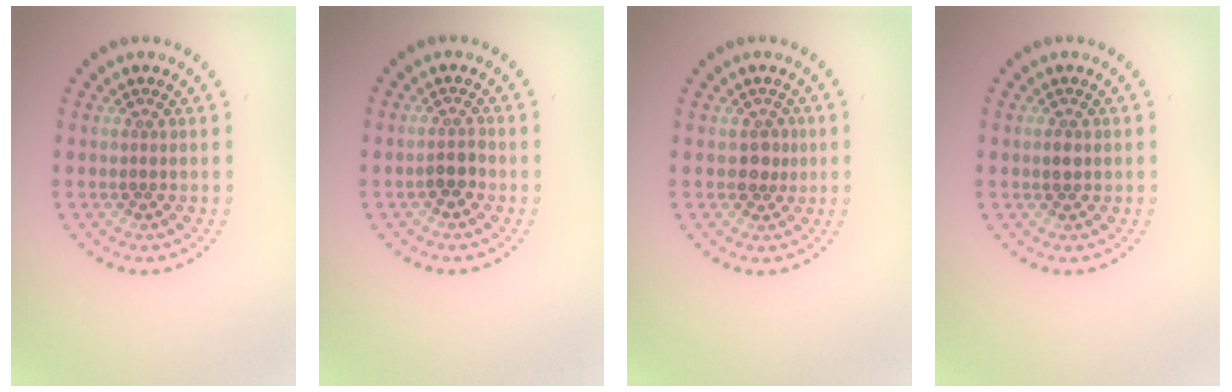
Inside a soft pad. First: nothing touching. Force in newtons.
{"total": 1.4, "press": 1.2, "slide": 0.7}
{"total": 1.7, "press": 1.4, "slide": 0.8}
{"total": 0.9, "press": 0.9, "slide": 0.2}